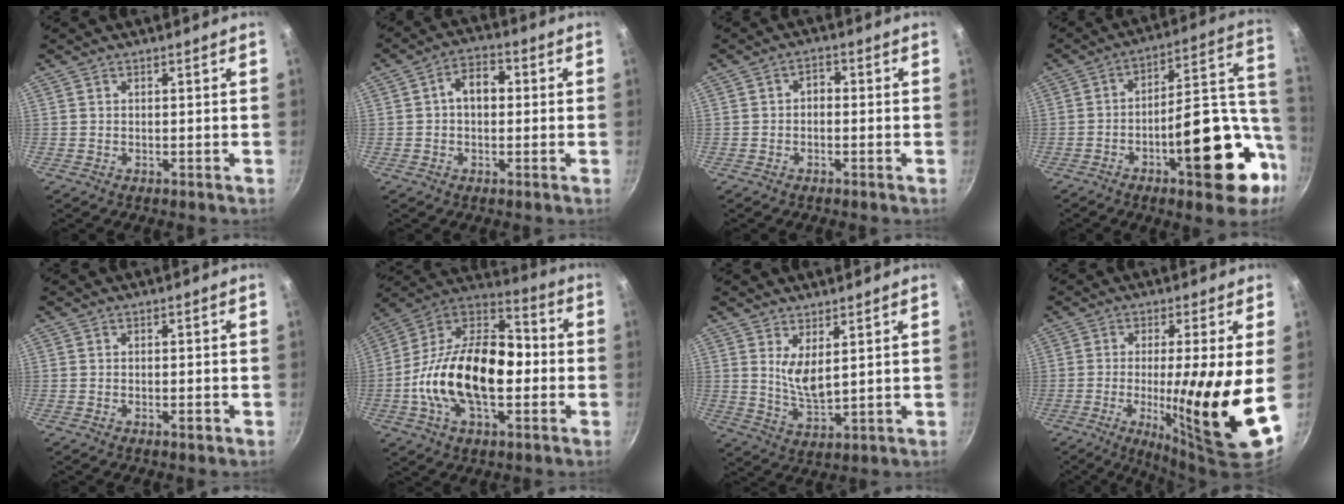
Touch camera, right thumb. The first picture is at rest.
{"total": 6.4, "force": [0.6, 4.3, 4.6], "torque": [-0.046, 0.018, 0.000]}
{"total": 2.2, "force": [-0.5, 1.5, 1.5], "torque": [-0.019, 0.013, -0.012]}
{"total": 22.5, "force": [-6.5, 9.7, 19.2], "torque": [-0.221, 0.044, -0.085]}
{"total": 1.2, "force": [-0.5, 0.4, 0.9], "torque": [-0.017, 0.002, -0.009]}
{"total": 24.3, "force": [-3.3, 14.0, 19.6], "torque": [-0.330, 0.048, -0.077]}
{"total": 5.9, "force": [2.5, 2.1, 5.0], "torque": [-0.083, -0.037, 0.053]}
{"total": 16.7, "force": [-1.9, 2.0, 16.5], "torque": [-0.261, -0.012, -0.022]}